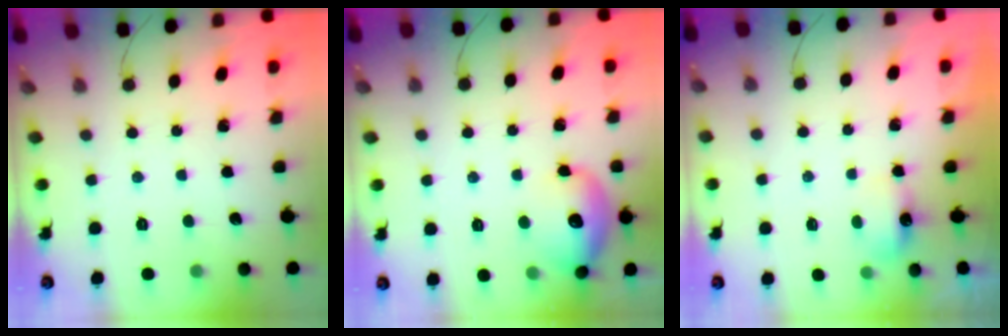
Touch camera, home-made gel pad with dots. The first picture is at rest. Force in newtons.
{"total": 12.8, "press": 12.6, "slide": 2.2}
{"total": 4.7, "press": 4.6, "slide": 1.2}